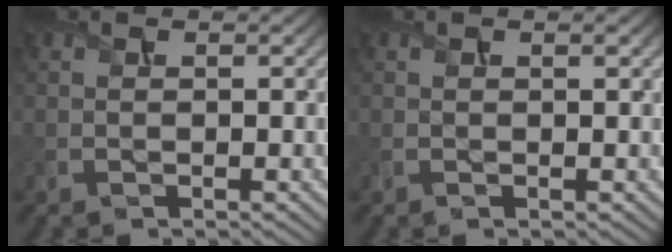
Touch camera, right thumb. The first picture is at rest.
{"total": 0.9, "force": [0.4, 0.2, 0.8], "torque": [-0.015, 0.000, 0.006]}